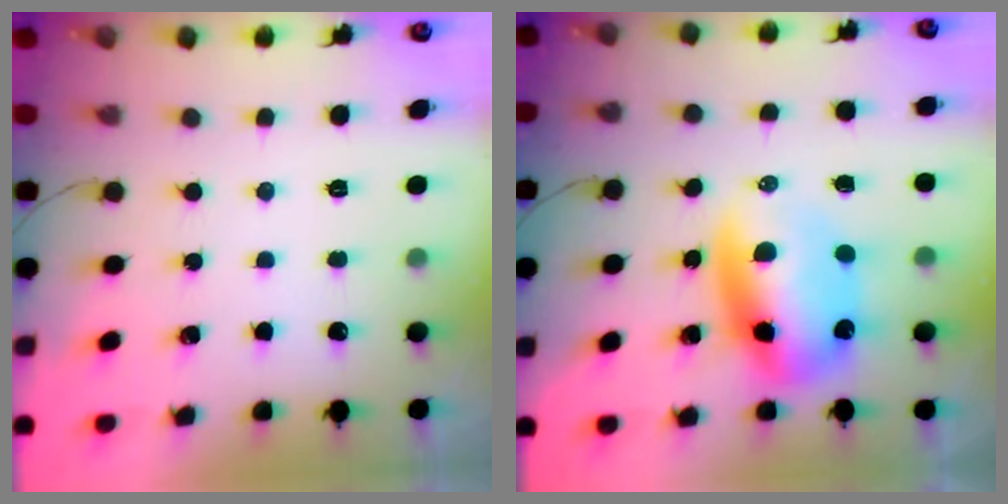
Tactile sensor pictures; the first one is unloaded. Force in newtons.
{"total": 10.8, "press": 10.4, "slide": 2.9}